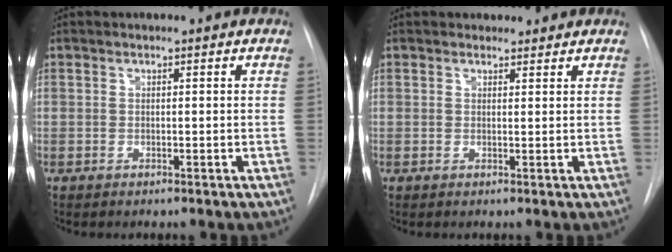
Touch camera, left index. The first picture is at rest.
{"total": 1.5, "force": [1.2, 0.9, -0.1], "torque": [0.006, 0.004, 0.012]}